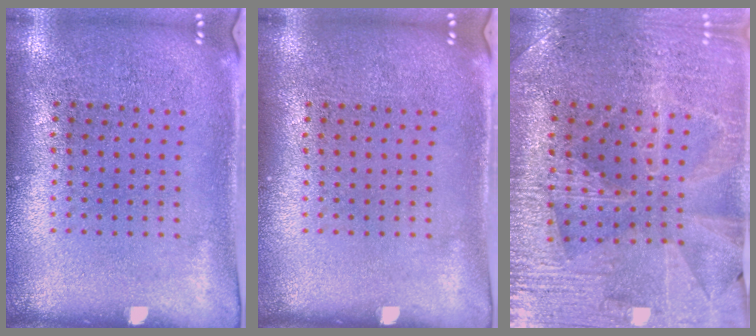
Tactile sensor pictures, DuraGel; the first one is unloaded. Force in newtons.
{"total": 0.0}
{"total": 2.9, "press": 2.9, "slide": 0.6}